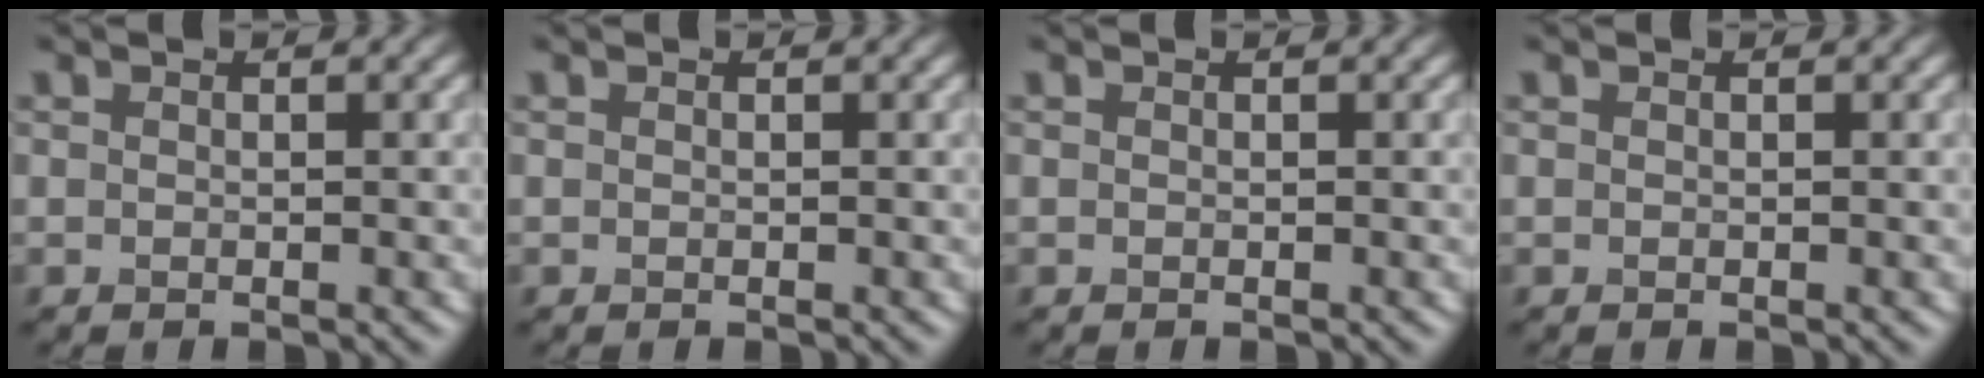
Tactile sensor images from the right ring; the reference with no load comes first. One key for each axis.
{"total": 0.0}
{"total": 0.0}
{"total": 0.0}